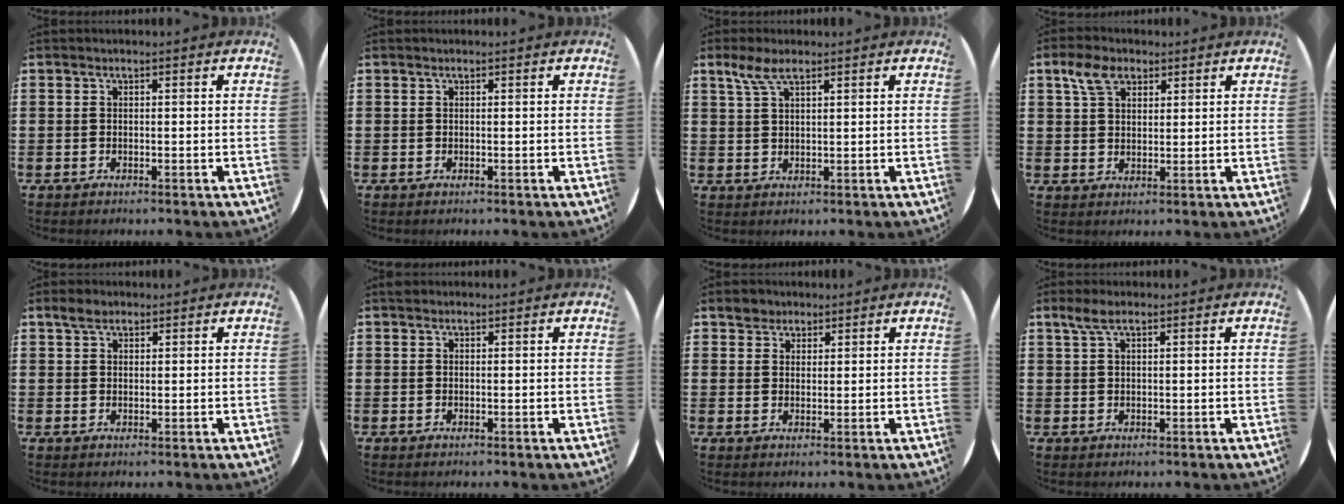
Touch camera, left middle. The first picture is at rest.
{"total": 0.0}
{"total": 3.8, "force": [2.5, 1.1, 2.6], "torque": [-0.057, 0.006, 0.045]}
{"total": 4.7, "force": [2.9, 2.8, 2.3], "torque": [-0.046, 0.008, 0.052]}
{"total": 2.4, "force": [1.9, 1.1, 1.0], "torque": [-0.006, 0.001, 0.031]}
{"total": 0.8, "force": [0.7, 0.3, -0.1], "torque": [0.010, 0.000, 0.011]}
{"total": 2.6, "force": [2.1, 1.5, -0.1], "torque": [0.012, 0.001, 0.038]}
{"total": 2.5, "force": [1.6, 0.8, 1.7], "torque": [-0.036, 0.007, 0.028]}